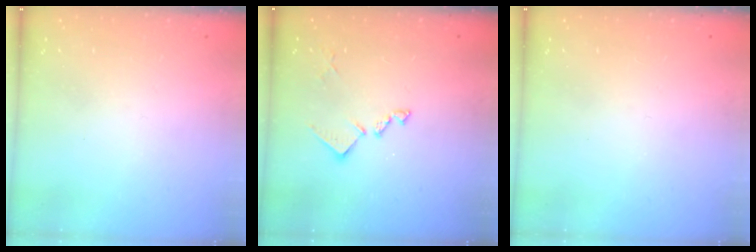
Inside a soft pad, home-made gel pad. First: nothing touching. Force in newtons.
{"total": 10.6, "press": 10.5, "slide": 0.5}
{"total": 0.0}